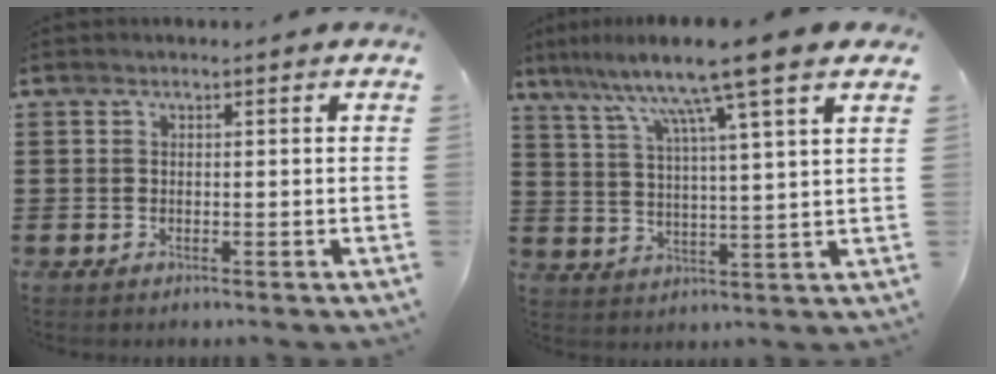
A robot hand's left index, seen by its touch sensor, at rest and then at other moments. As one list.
[{"total": 9.6, "force": [7.2, -0.9, 6.2], "torque": [-0.138, -0.037, 0.112]}]